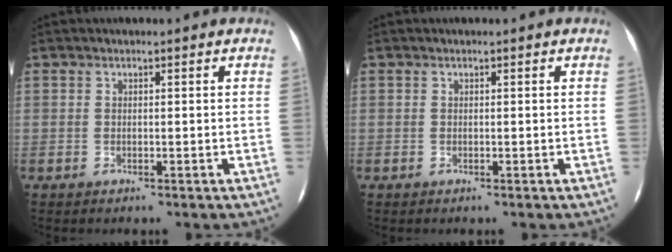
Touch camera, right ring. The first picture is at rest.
{"total": 0.0}